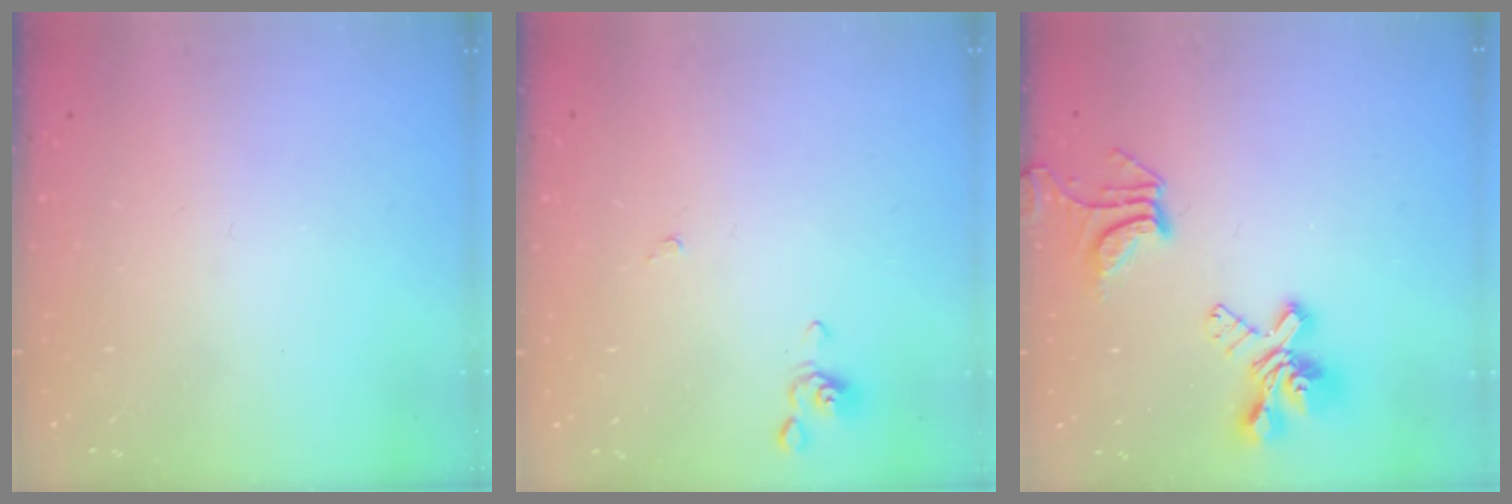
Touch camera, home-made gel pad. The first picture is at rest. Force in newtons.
{"total": 0.0}
{"total": 8.0, "press": 7.9, "slide": 1.2}